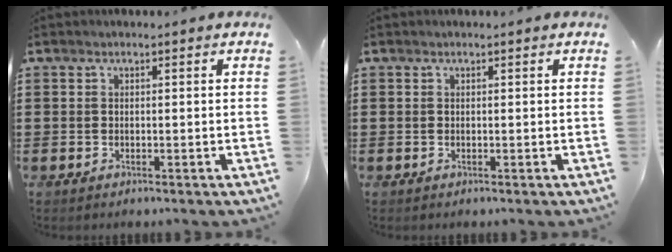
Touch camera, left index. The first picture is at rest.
{"total": 0.0}